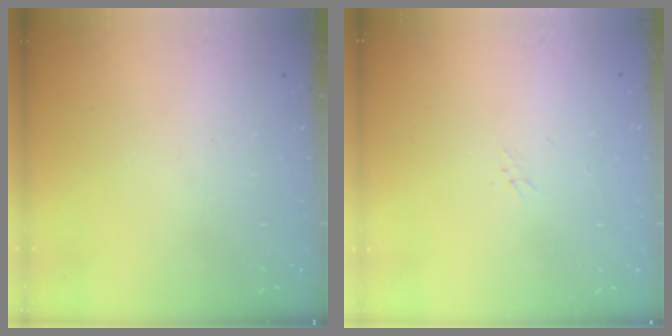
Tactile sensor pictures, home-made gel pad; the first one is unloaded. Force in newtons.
{"total": 1.5, "press": 1.5, "slide": 0.2}